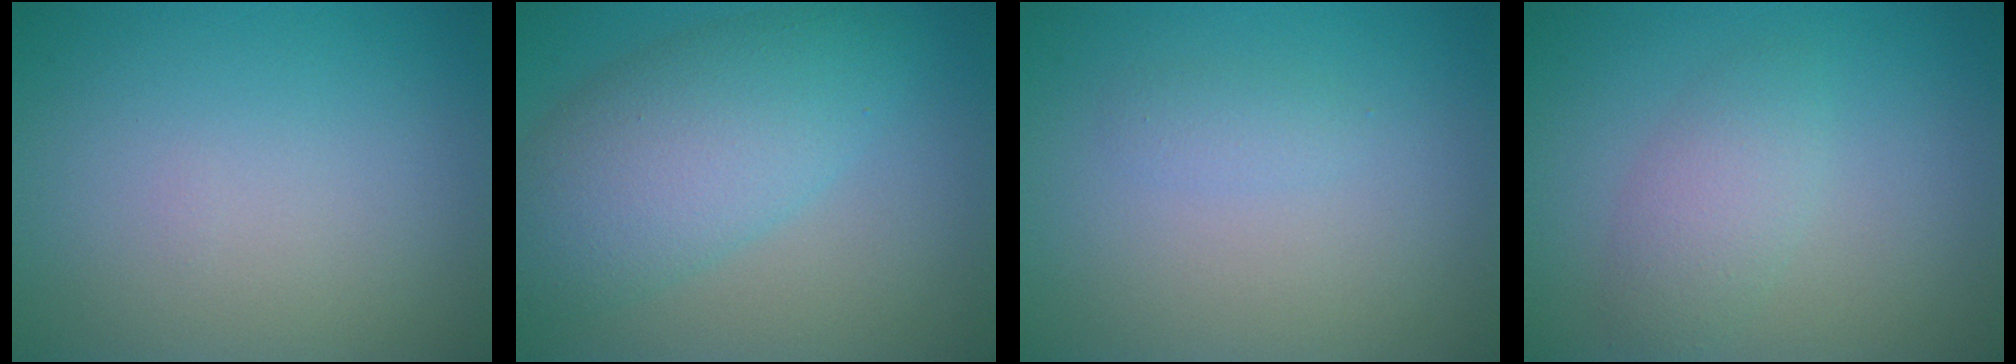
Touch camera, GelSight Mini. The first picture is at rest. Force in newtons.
{"total": 7.0, "press": 7.0, "slide": 0.2}
{"total": 1.0, "press": 1.0, "slide": 0.1}
{"total": 2.6, "press": 2.6, "slide": 0.1}